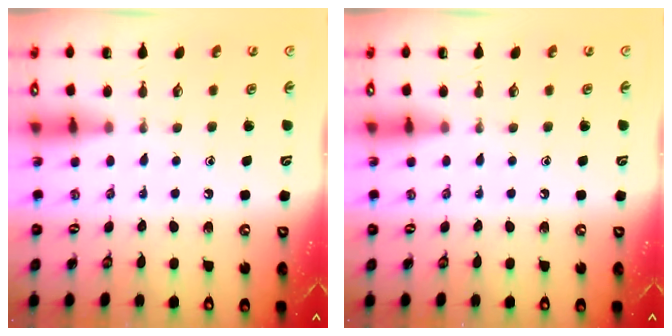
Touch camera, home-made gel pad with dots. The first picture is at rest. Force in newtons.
{"total": 0.0}